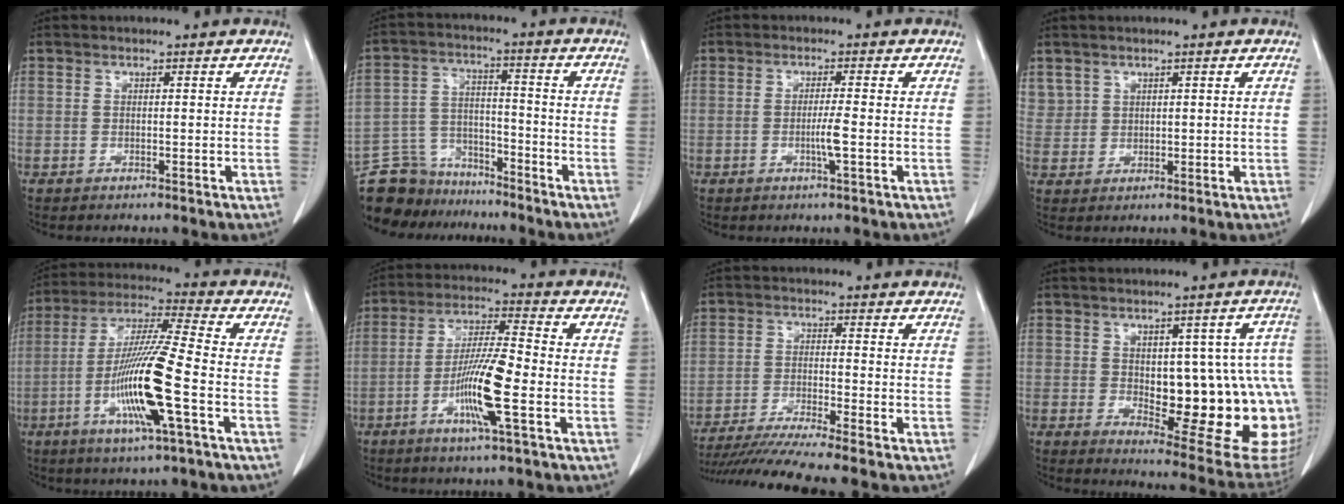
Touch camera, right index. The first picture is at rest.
{"total": 13.5, "force": [-12.1, 5.9, 0.9], "torque": [-0.029, 0.056, -0.213]}
{"total": 2.7, "force": [-0.8, -0.4, 2.6], "torque": [-0.049, -0.004, -0.014]}
{"total": 3.3, "force": [2.1, 2.6, 0.2], "torque": [0.004, 0.007, 0.046]}
{"total": 14.6, "force": [-4.5, 0.0, 13.9], "torque": [-0.279, -0.012, -0.088]}
{"total": 10.5, "force": [-3.4, 0.3, 10.0], "torque": [-0.192, -0.007, -0.068]}
{"total": 10.8, "force": [-9.3, -1.9, 5.2], "torque": [-0.072, -0.028, -0.152]}
{"total": 19.6, "force": [-1.3, 7.2, 18.2], "torque": [-0.156, 0.022, 0.013]}